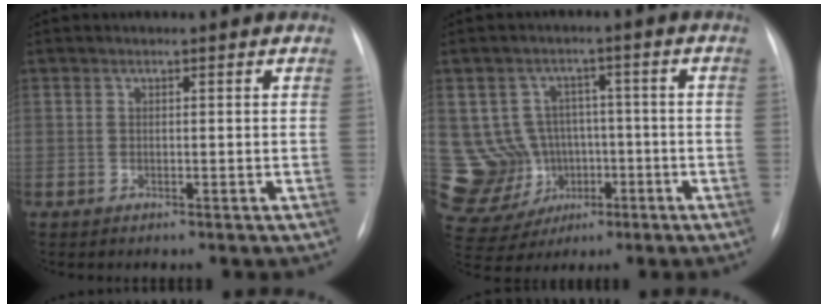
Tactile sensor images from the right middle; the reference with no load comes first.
{"total": 12.6, "force": [-1.5, 12.1, 3.2], "torque": [-0.089, 0.043, 0.000]}